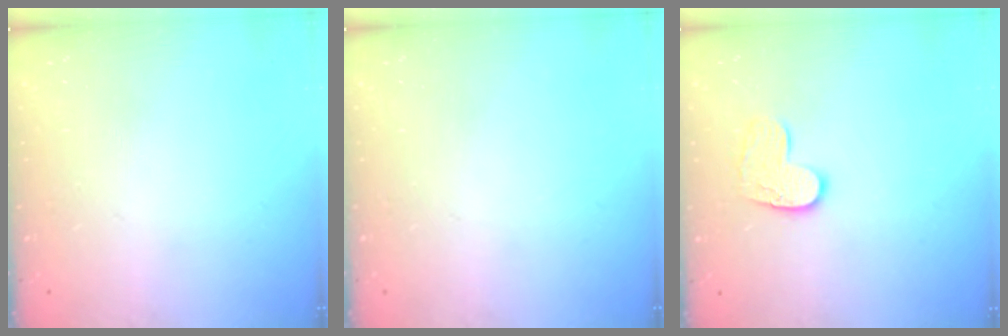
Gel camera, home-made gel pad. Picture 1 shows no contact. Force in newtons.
{"total": 0.0}
{"total": 9.5, "press": 9.5, "slide": 0.6}